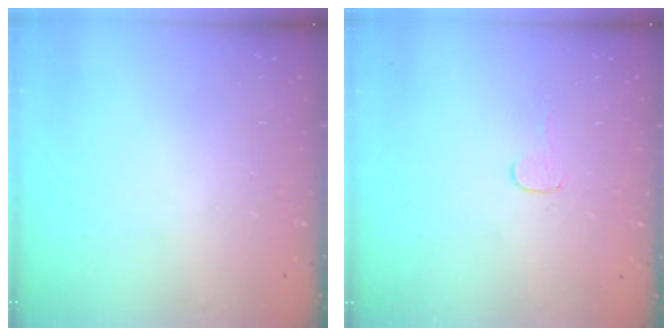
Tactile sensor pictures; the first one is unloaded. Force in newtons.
{"total": 3.2, "press": 3.1, "slide": 0.3}